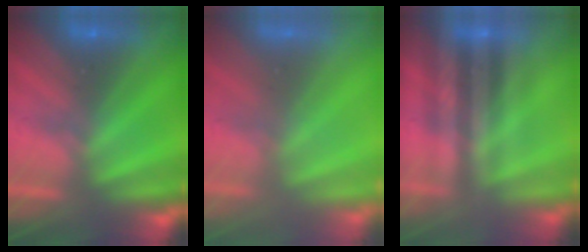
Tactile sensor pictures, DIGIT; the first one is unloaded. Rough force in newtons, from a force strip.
{"total": 3.4}
{"total": 2.2}